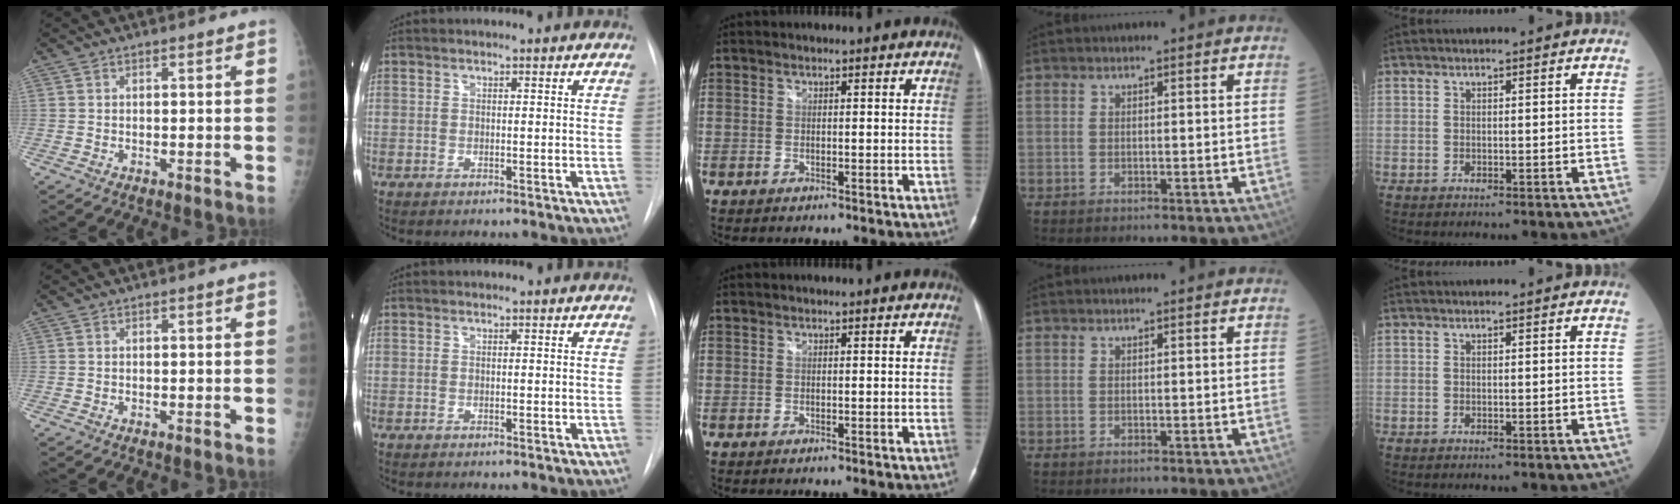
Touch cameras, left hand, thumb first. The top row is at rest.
{}